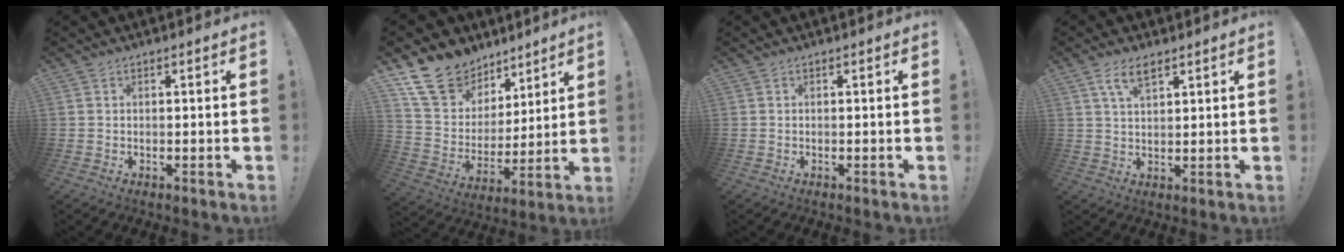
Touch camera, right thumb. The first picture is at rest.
{"total": 16.6, "force": [10.9, 11.3, 5.5], "torque": [-0.096, -0.063, 0.217]}
{"total": 0.0}
{"total": 6.2, "force": [3.5, 2.7, 4.2], "torque": [-0.082, -0.004, 0.065]}